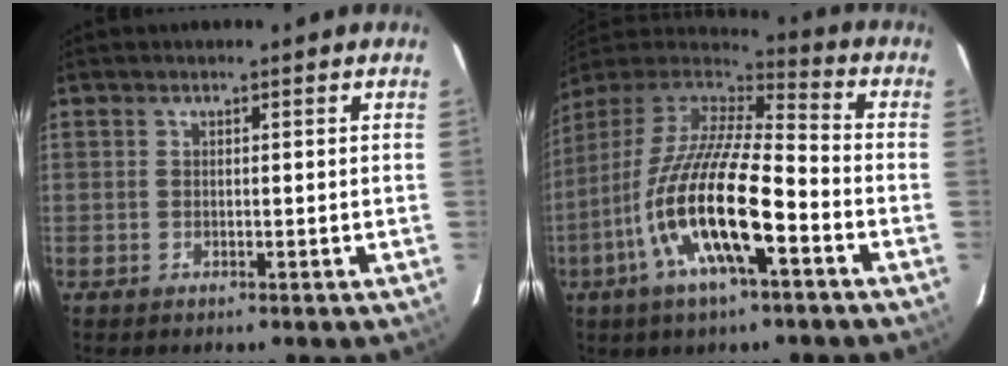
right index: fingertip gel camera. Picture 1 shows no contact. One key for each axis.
{"total": 20.2, "fx": -7.7, "fy": 5.3, "fz": 17.8, "tx": -0.337, "ty": -0.030, "tz": -0.153}